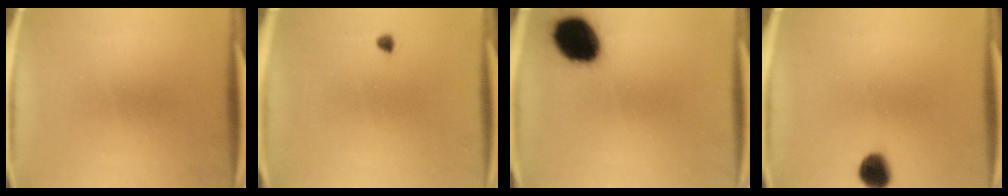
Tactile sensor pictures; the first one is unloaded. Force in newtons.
{"total": 1.0}
{"total": 16.0}
{"total": 6.1}